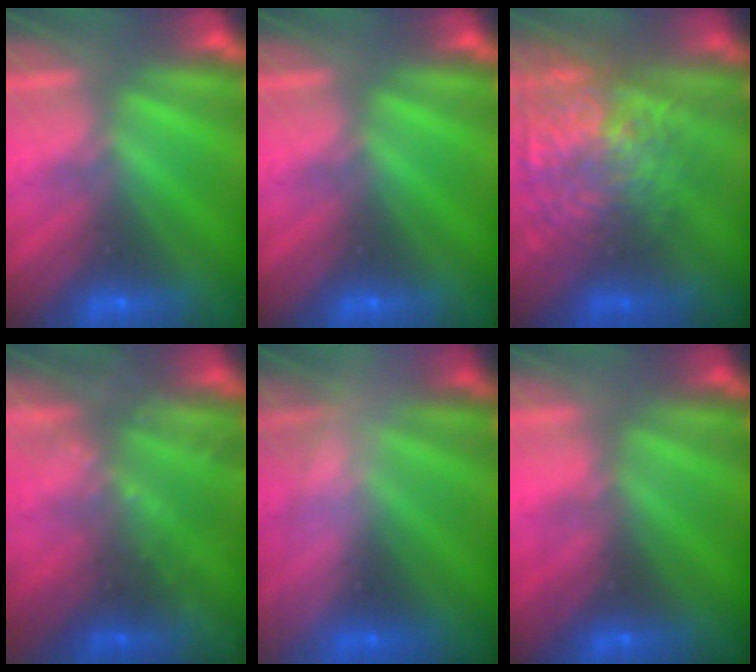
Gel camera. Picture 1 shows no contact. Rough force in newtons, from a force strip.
{"total": 0.0}
{"total": 14.6}
{"total": 7.0}
{"total": 2.6}
{"total": 4.2}